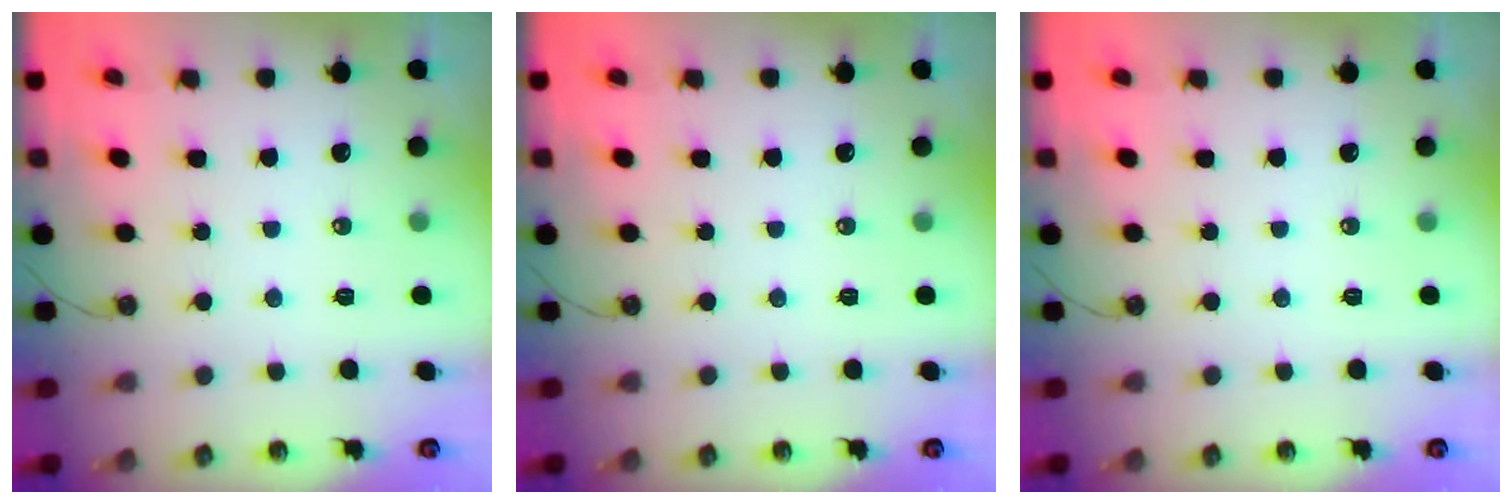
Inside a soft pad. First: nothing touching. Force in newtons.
{"total": 0.0}
{"total": 0.0}